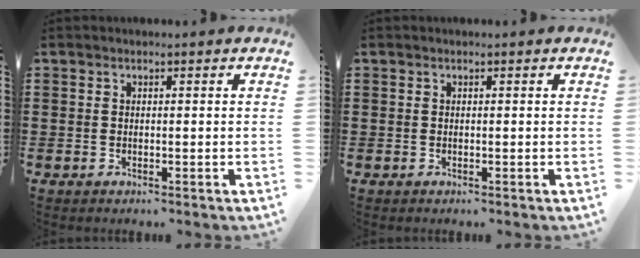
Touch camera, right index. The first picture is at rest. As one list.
[{"total": 0.0}]